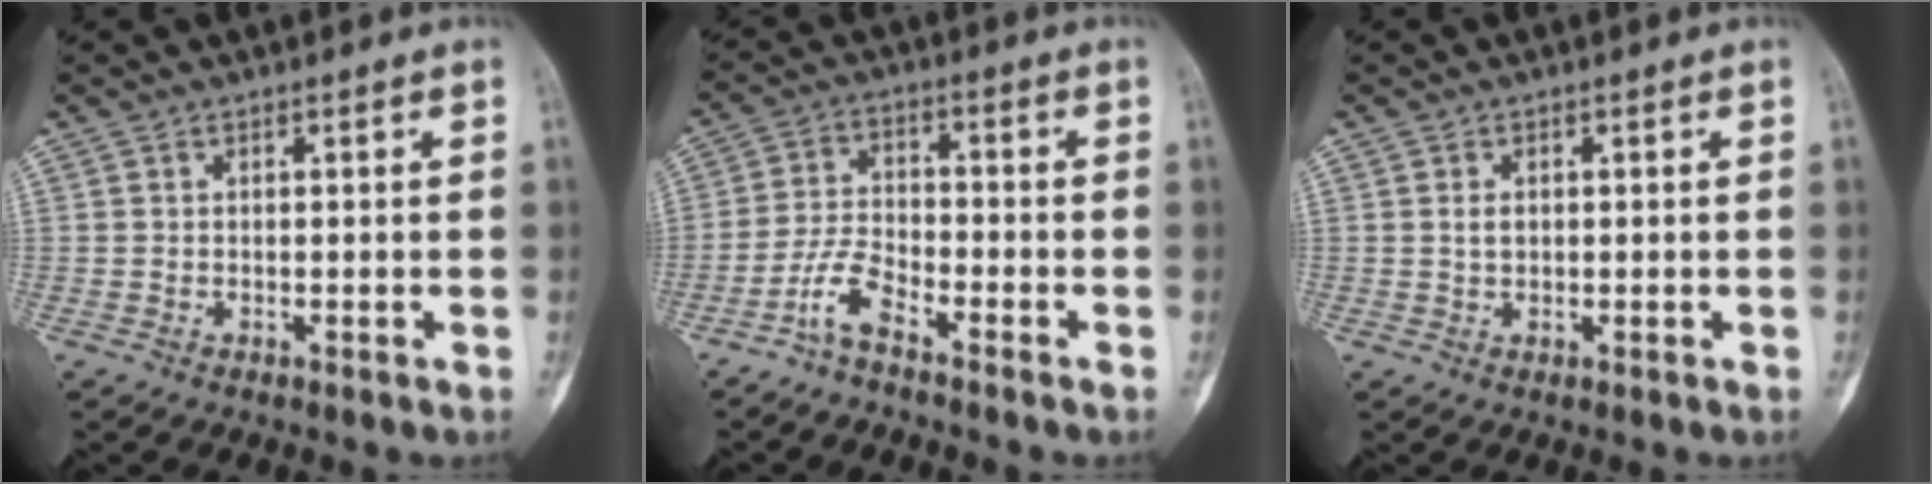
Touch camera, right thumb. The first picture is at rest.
{"total": 5.2, "force": [-4.0, 1.2, 3.0], "torque": [-0.065, 0.025, -0.089]}
{"total": 1.6, "force": [0.3, 1.1, 1.1], "torque": [-0.015, -0.002, 0.007]}